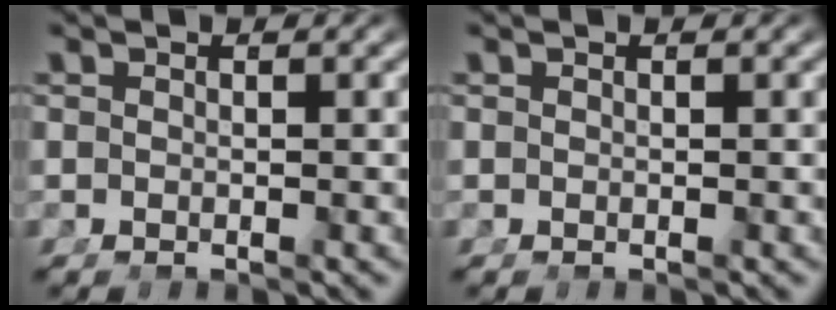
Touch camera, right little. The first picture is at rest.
{"total": 0.0}